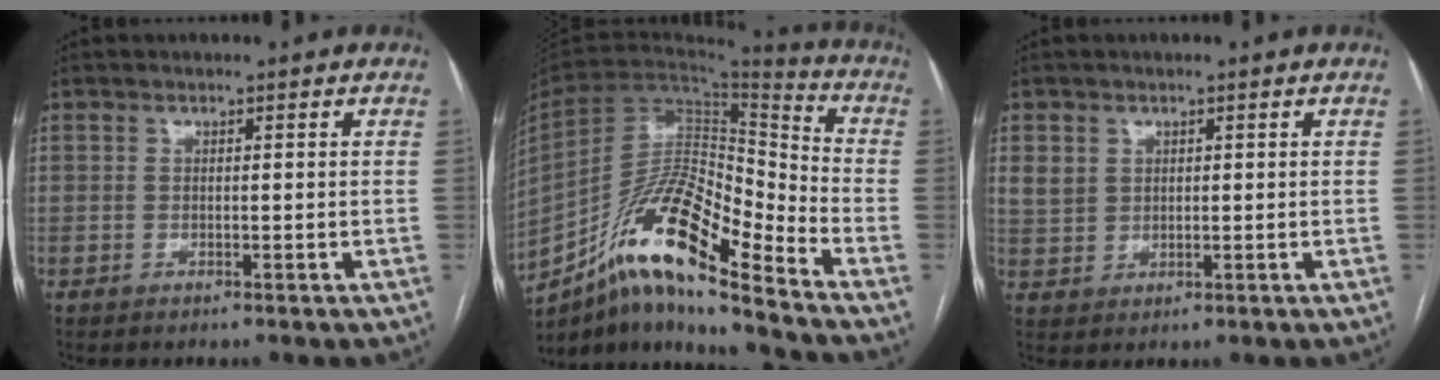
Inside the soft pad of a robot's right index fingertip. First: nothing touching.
{"total": 18.5, "force": [-12.9, 2.9, 12.9], "torque": [-0.250, 0.012, -0.233]}
{"total": 3.8, "force": [1.5, 3.2, 1.2], "torque": [-0.025, 0.007, 0.038]}